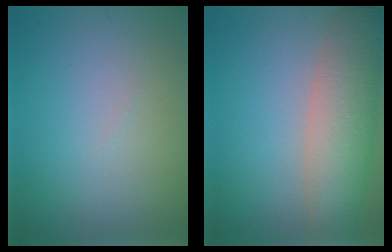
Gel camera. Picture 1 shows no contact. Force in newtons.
{"total": 6.9, "press": 6.8, "slide": 0.6}